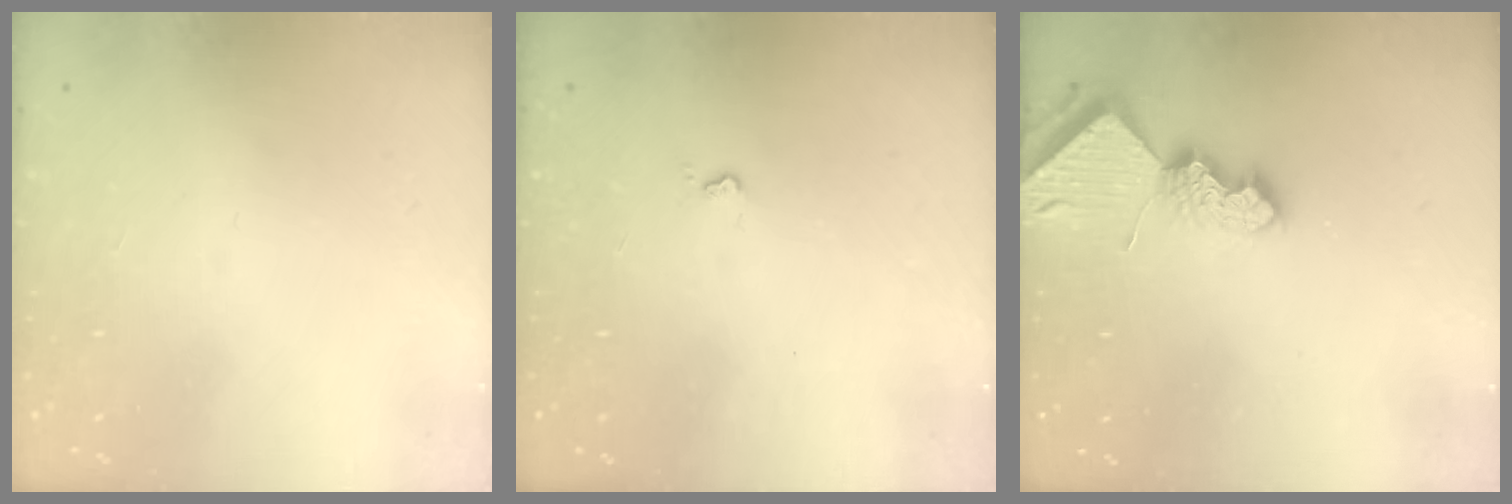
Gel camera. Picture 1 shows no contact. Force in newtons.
{"total": 2.6, "press": 2.6, "slide": 0.4}
{"total": 7.3, "press": 7.2, "slide": 0.9}